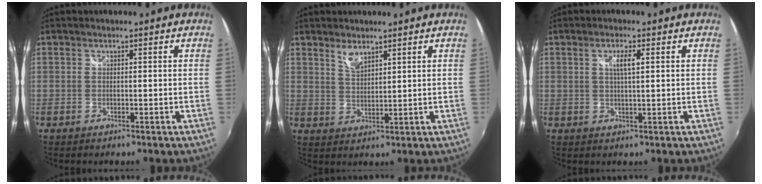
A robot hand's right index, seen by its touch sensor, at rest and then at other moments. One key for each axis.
{"total": 3.5, "fx": 2.7, "fy": 0.9, "fz": 1.9, "tx": -0.033, "ty": -0.002, "tz": 0.049}
{"total": 2.9, "fx": 1.0, "fy": 0.2, "fz": 2.7, "tx": -0.048, "ty": 0.002, "tz": 0.015}